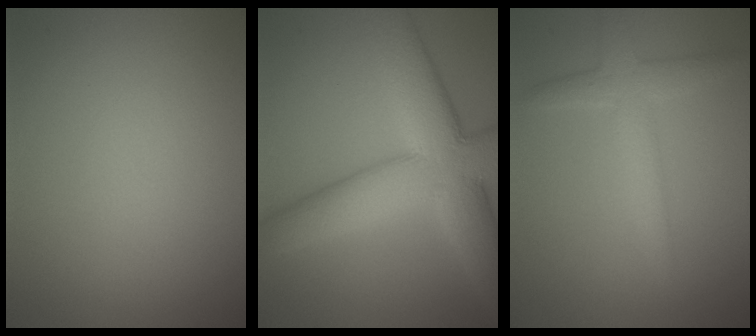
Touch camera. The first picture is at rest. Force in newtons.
{"total": 10.5, "press": 10.5, "slide": 0.8}
{"total": 3.1, "press": 3.1, "slide": 0.1}